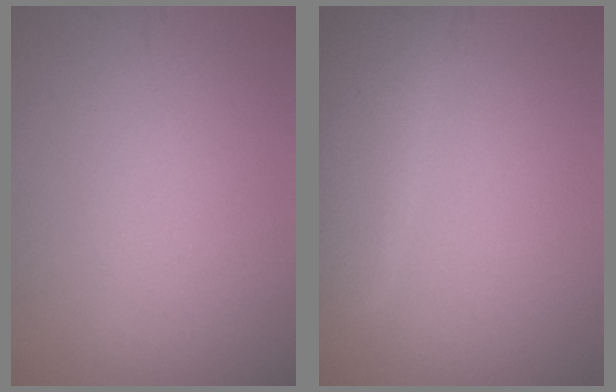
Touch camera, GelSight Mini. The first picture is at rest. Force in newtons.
{"total": 5.2, "press": 5.2, "slide": 0.3}